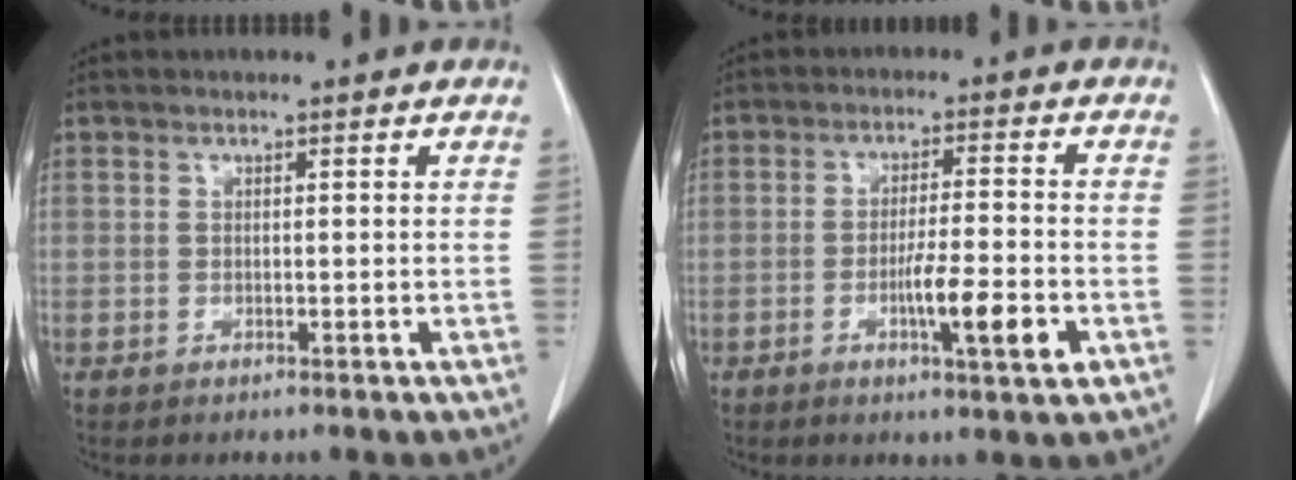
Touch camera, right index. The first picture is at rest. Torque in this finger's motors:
{"motor_torque": [1.25, -0.67, 0.63, 0.16]}